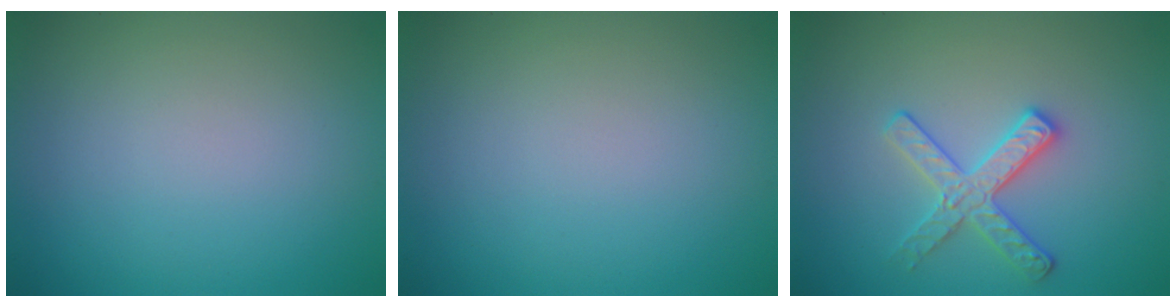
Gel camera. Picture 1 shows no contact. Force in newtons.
{"total": 0.0}
{"total": 2.8, "press": 2.8, "slide": 0.3}